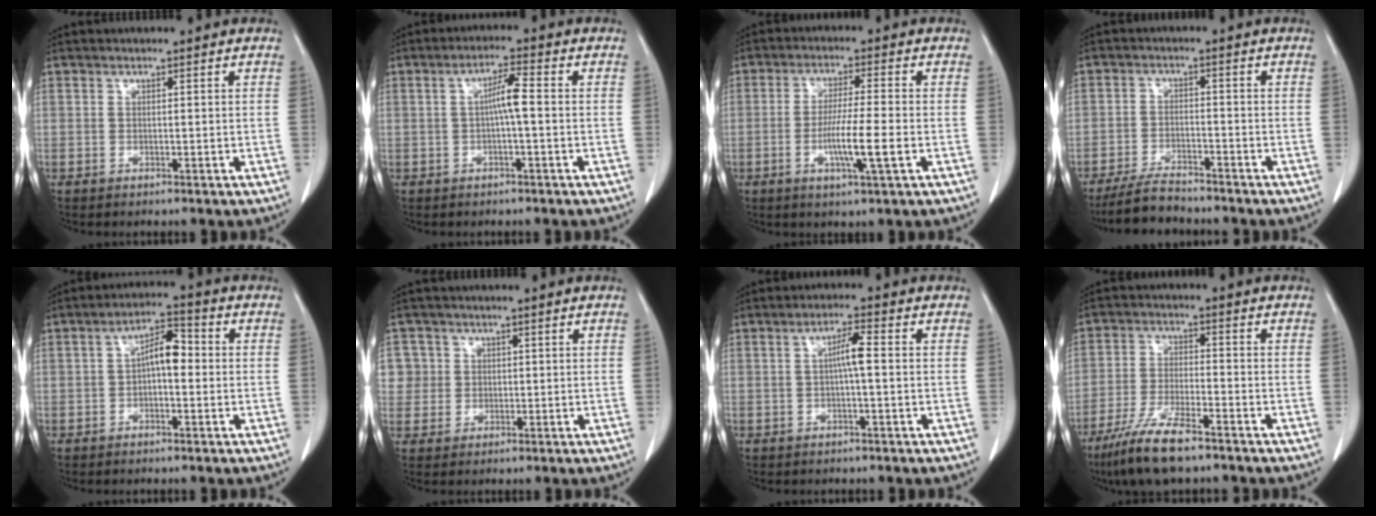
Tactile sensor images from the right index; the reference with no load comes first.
{"total": 4.2, "force": [-0.1, 0.2, 4.2], "torque": [-0.074, 0.008, -0.001]}
{"total": 7.6, "force": [-2.0, -0.2, 7.3], "torque": [-0.132, -0.012, -0.039]}
{"total": 5.9, "force": [-5.4, 1.4, 2.0], "torque": [-0.041, -0.014, -0.098]}
{"total": 5.5, "force": [0.0, 2.2, 5.0], "torque": [-0.087, 0.026, -0.005]}
{"total": 5.0, "force": [1.2, 4.8, 0.0], "torque": [0.014, 0.014, 0.026]}
{"total": 3.7, "force": [0.1, 0.2, 3.7], "torque": [-0.067, 0.006, 0.002]}
{"total": 9.9, "force": [-7.2, 1.6, 6.7], "torque": [-0.131, -0.024, -0.130]}